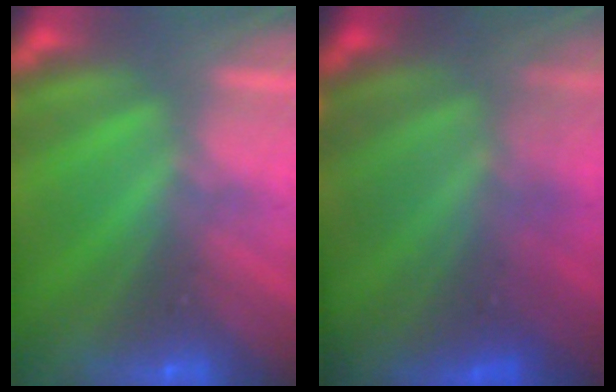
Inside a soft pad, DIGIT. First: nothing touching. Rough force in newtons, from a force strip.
{"total": 5.6}